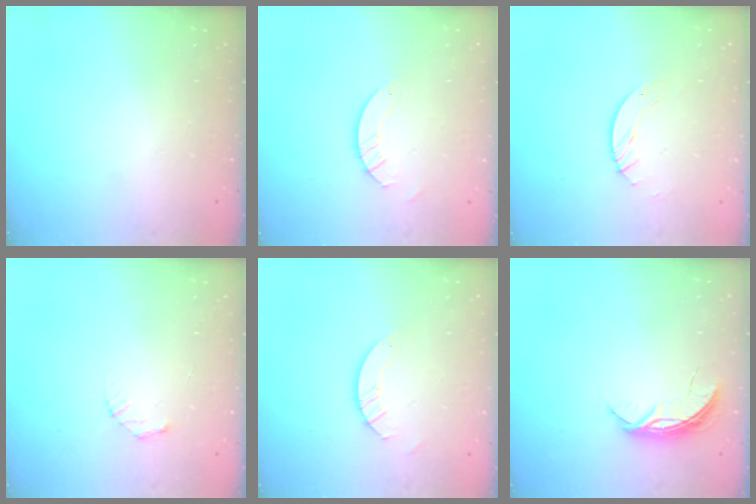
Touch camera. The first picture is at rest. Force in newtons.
{"total": 2.6, "press": 2.6, "slide": 0.2}
{"total": 3.0, "press": 3.0, "slide": 0.2}
{"total": 2.1, "press": 2.1, "slide": 0.2}
{"total": 2.6, "press": 2.6, "slide": 0.2}
{"total": 5.9, "press": 5.8, "slide": 0.5}